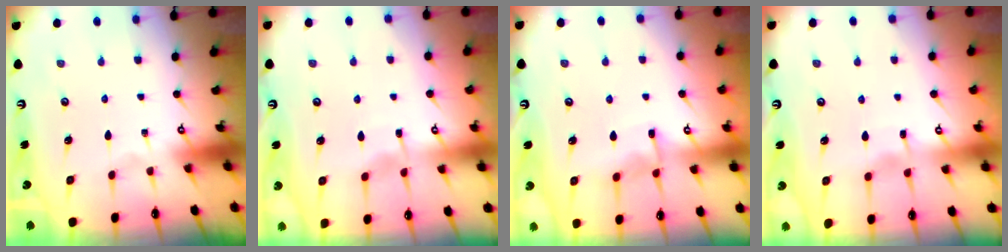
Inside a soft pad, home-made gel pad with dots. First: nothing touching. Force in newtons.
{"total": 2.8, "press": 2.7, "slide": 0.5}
{"total": 7.2, "press": 7.1, "slide": 0.9}
{"total": 3.9, "press": 3.9, "slide": 0.5}